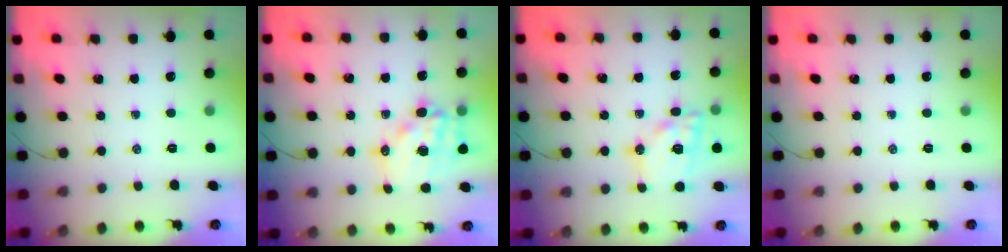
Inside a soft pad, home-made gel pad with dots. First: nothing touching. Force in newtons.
{"total": 14.5, "press": 14.1, "slide": 3.5}
{"total": 15.7, "press": 15.5, "slide": 2.8}
{"total": 0.0}